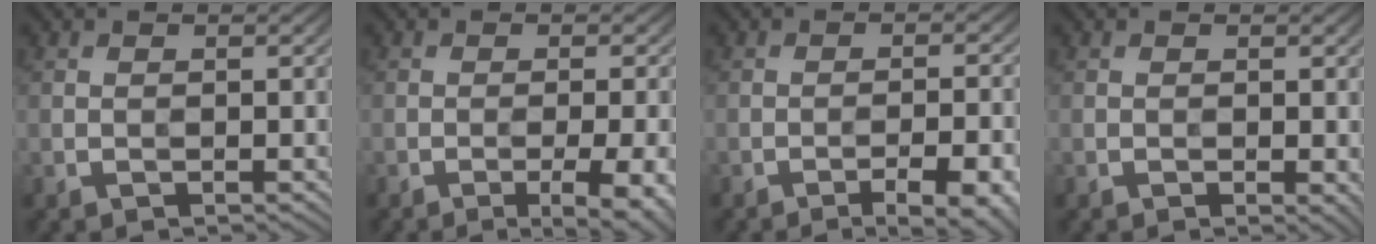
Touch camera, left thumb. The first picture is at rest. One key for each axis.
{"total": 6.1, "fx": -2.7, "fy": 1.3, "fz": 5.3, "tx": -0.075, "ty": 0.000, "tz": -0.031}
{"total": 9.0, "fx": -5.7, "fy": 2.3, "fz": 6.5, "tx": -0.091, "ty": 0.013, "tz": -0.060}
{"total": 1.3, "fx": -0.1, "fy": 0.5, "fz": 1.2, "tx": -0.016, "ty": -0.007, "tz": 0.000}